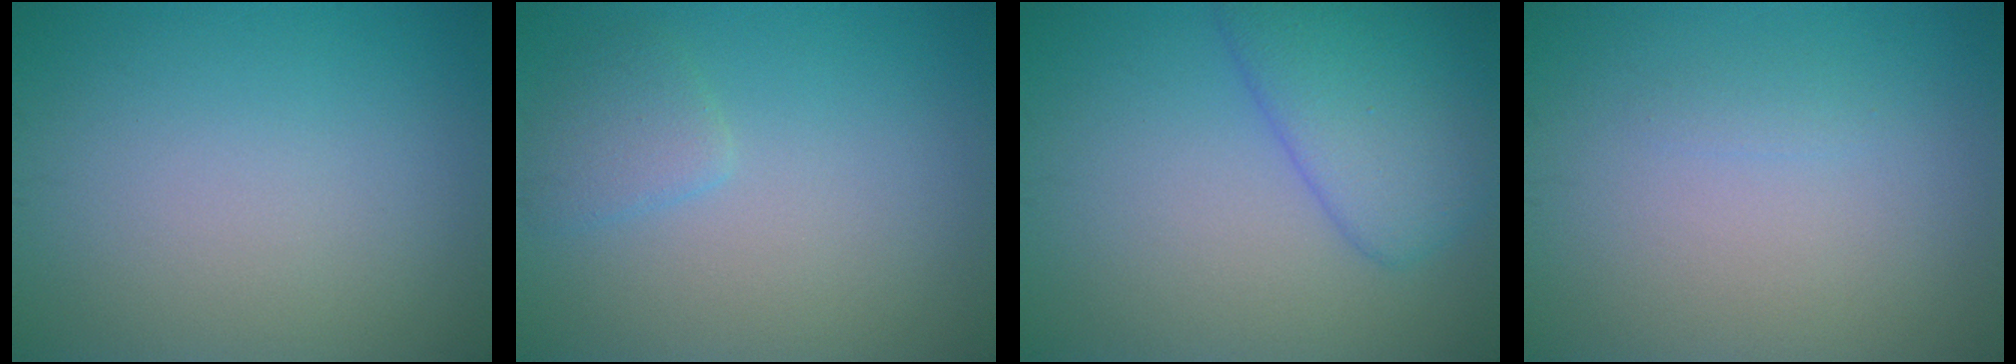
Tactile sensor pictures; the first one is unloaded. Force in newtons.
{"total": 1.8, "press": 1.8, "slide": 0.2}
{"total": 5.3, "press": 5.3, "slide": 0.1}
{"total": 0.6, "press": 0.6, "slide": 0.0}